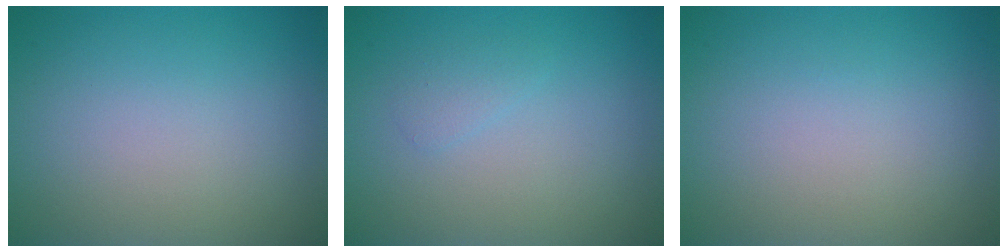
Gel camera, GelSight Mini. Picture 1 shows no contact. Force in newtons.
{"total": 0.9, "press": 0.9, "slide": 0.0}
{"total": 0.0}